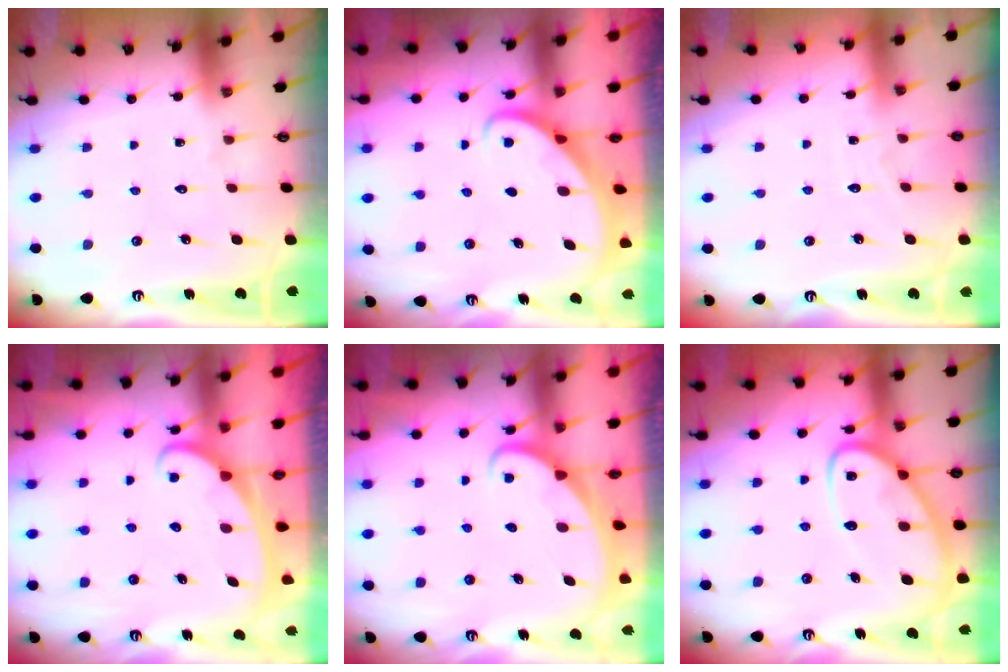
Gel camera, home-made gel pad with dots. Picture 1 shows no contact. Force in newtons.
{"total": 2.8, "press": 2.8, "slide": 0.2}
{"total": 2.7, "press": 2.7, "slide": 0.4}
{"total": 2.5, "press": 2.5, "slide": 0.3}
{"total": 2.3, "press": 2.3, "slide": 0.3}
{"total": 11.2, "press": 11.2, "slide": 1.3}